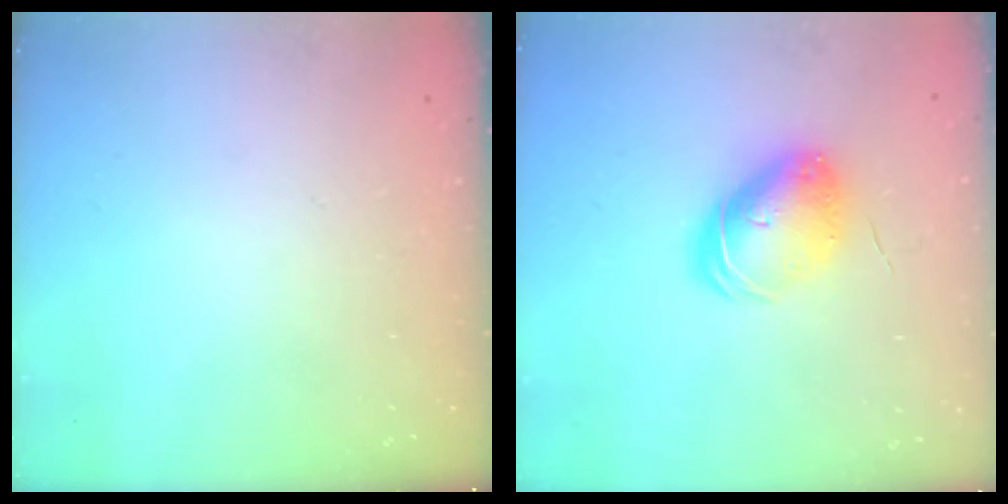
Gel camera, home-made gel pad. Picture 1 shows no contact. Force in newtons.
{"total": 9.3, "press": 9.2, "slide": 1.1}